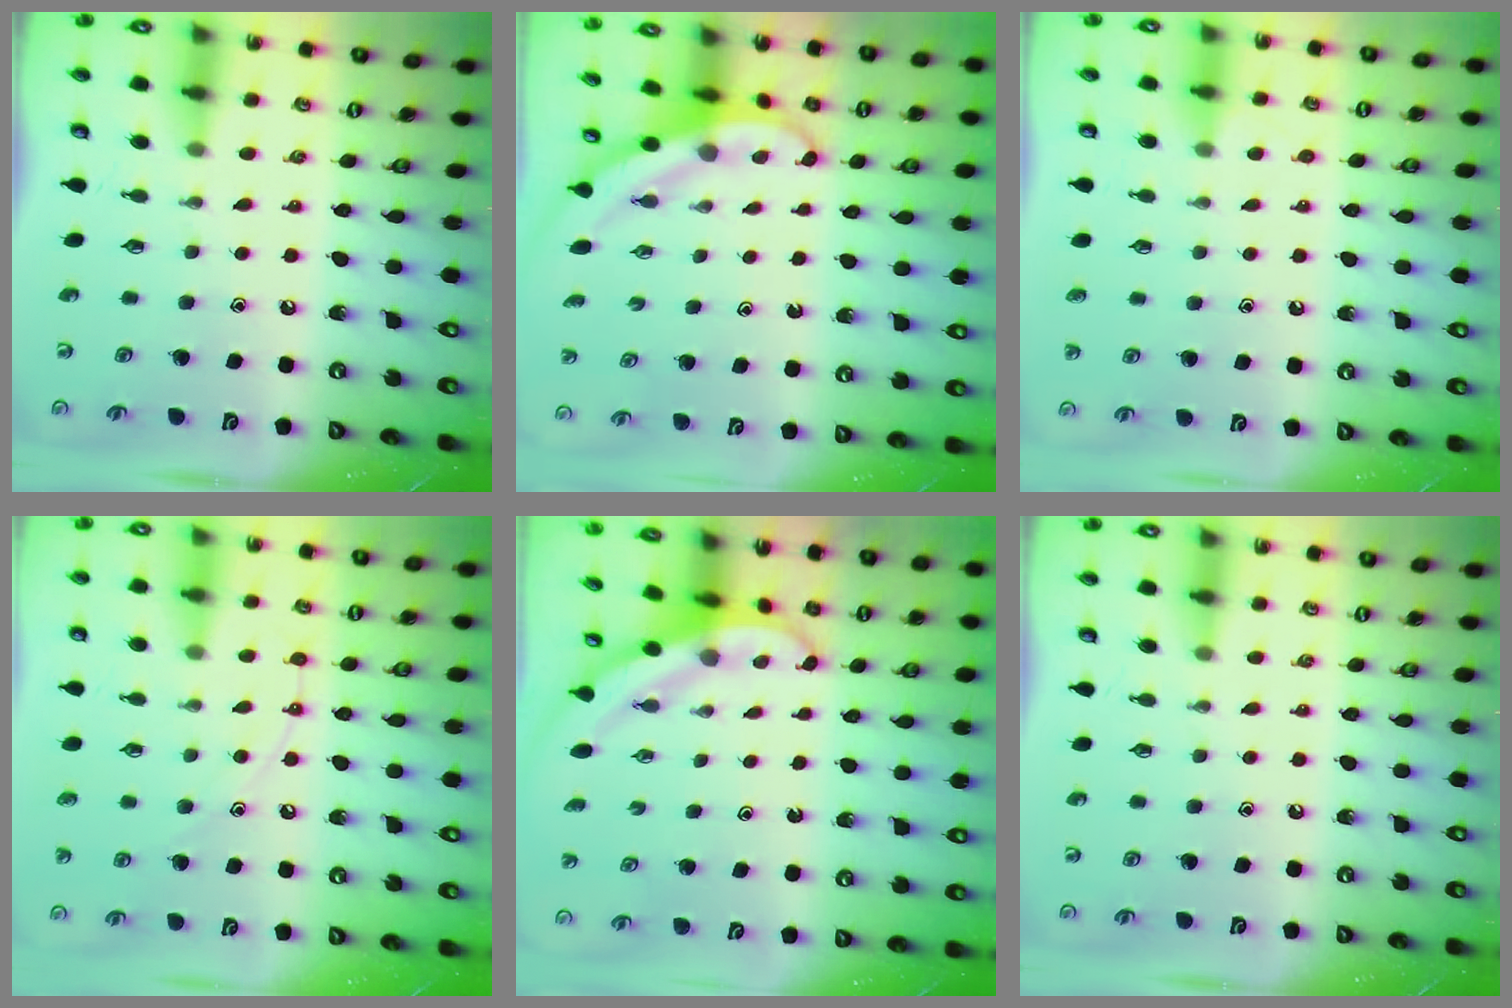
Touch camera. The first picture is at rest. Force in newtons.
{"total": 3.1, "press": 3.1, "slide": 0.2}
{"total": 2.6, "press": 2.5, "slide": 0.3}
{"total": 9.3, "press": 9.3, "slide": 0.7}
{"total": 3.5, "press": 3.5, "slide": 0.1}
{"total": 0.0}